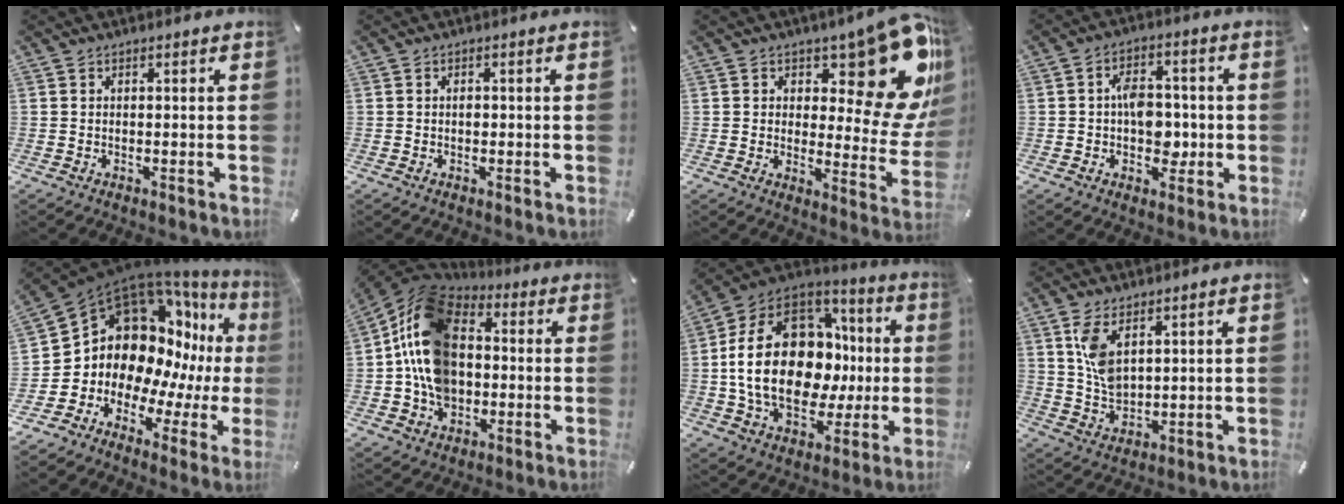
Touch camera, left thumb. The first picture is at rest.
{"total": 1.2, "force": [-0.2, 0.8, 0.9], "torque": [-0.019, 0.001, -0.004]}
{"total": 18.7, "force": [11.1, 8.4, 12.5], "torque": [-0.145, -0.094, 0.187]}
{"total": 8.5, "force": [-0.8, 6.2, 5.8], "torque": [-0.085, 0.009, -0.012]}
{"total": 16.0, "force": [4.9, 13.1, 7.8], "torque": [-0.149, -0.088, 0.109]}
{"total": 17.3, "force": [-0.9, 13.8, 10.4], "torque": [-0.232, 0.016, -0.019]}
{"total": 24.0, "force": [-0.1, 17.4, 16.5], "torque": [-0.341, -0.009, 0.008]}
{"total": 7.7, "force": [3.4, 4.6, 5.0], "torque": [-0.113, -0.012, 0.062]}